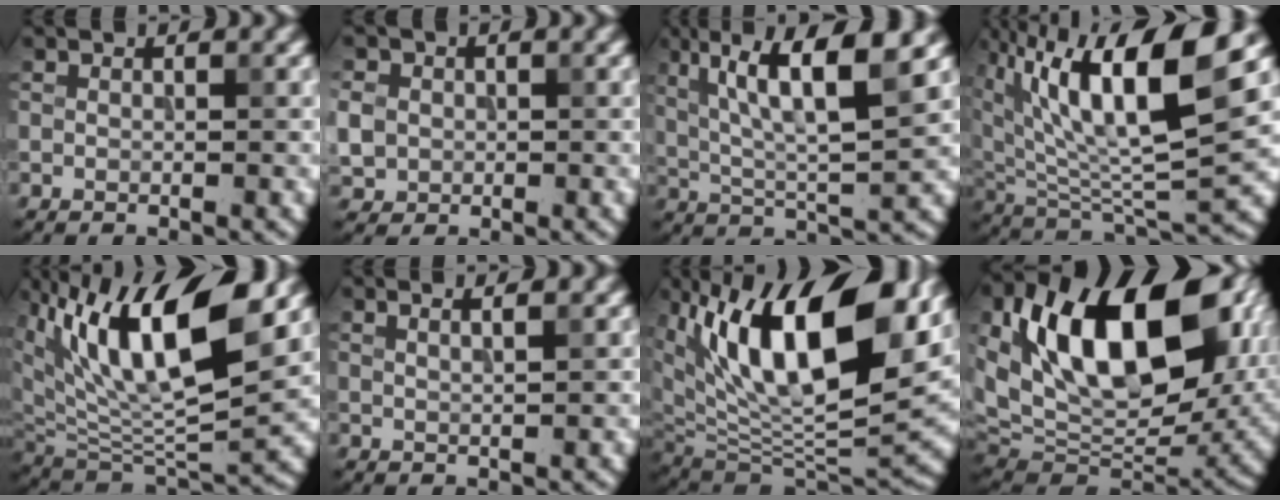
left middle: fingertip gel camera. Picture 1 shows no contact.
{"total": 3.0, "force": [-0.1, 2.8, 1.2], "torque": [-0.031, 0.000, -0.001]}
{"total": 9.7, "force": [3.8, 2.2, 8.6], "torque": [-0.149, 0.009, 0.068]}
{"total": 13.4, "force": [5.7, 4.1, 11.5], "torque": [-0.199, 0.010, 0.102]}
{"total": 12.9, "force": [6.0, 5.4, 10.1], "torque": [-0.171, 0.001, 0.112]}
{"total": 2.5, "force": [1.5, 1.0, 1.6], "torque": [0.003, 0.009, -0.008]}
{"total": 15.5, "force": [6.1, 7.4, 12.2], "torque": [-0.188, 0.002, 0.107]}
{"total": 16.9, "force": [4.3, 10.0, 12.9], "torque": [-0.216, 0.008, 0.078]}